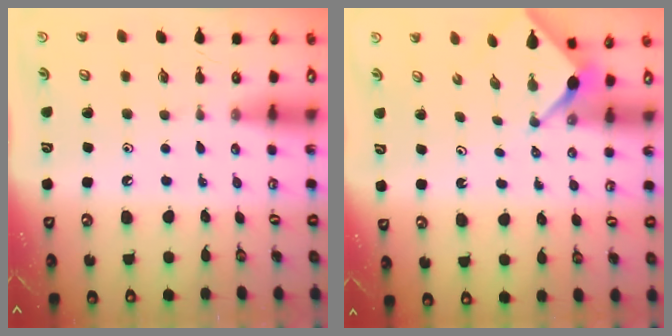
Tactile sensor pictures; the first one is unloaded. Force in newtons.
{"total": 2.5, "press": 2.5, "slide": 0.3}